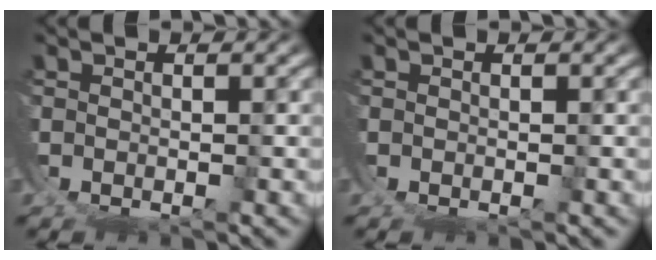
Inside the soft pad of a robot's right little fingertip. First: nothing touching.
{"total": 0.0}